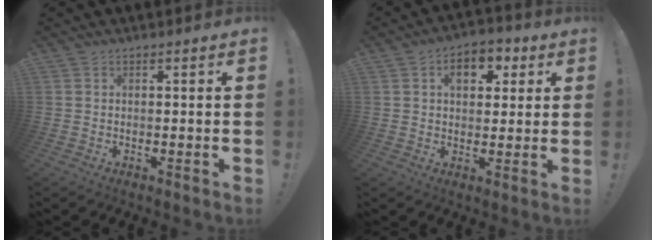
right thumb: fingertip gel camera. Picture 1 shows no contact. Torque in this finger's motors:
{"motor_torque": [0.45, 1.80, 0.49, -0.11, 0.00]}